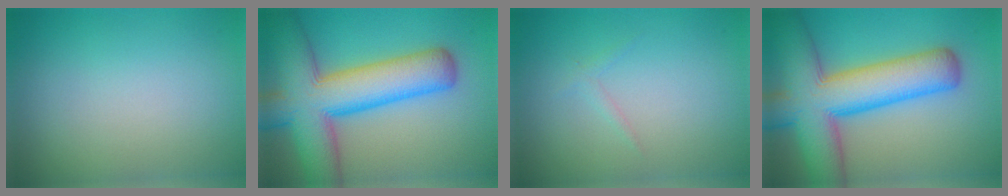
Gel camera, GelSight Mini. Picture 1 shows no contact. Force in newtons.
{"total": 11.8, "press": 11.8, "slide": 0.6}
{"total": 0.7, "press": 0.7, "slide": 0.1}
{"total": 11.8, "press": 11.8, "slide": 0.6}